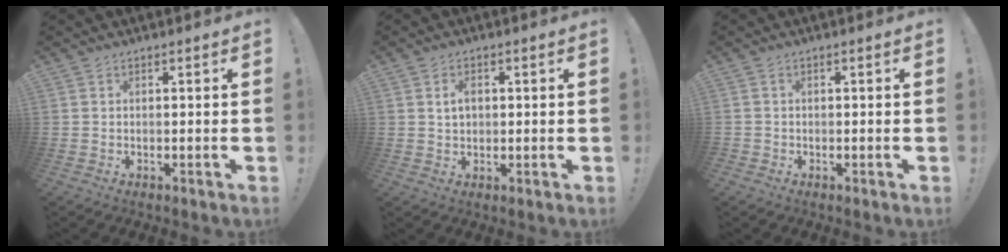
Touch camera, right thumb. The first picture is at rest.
{"total": 3.5, "force": [0.8, 2.2, 2.6], "torque": [-0.039, 0.001, 0.012]}
{"total": 1.1, "force": [-0.5, 1.0, 0.2], "torque": [-0.006, 0.006, -0.009]}